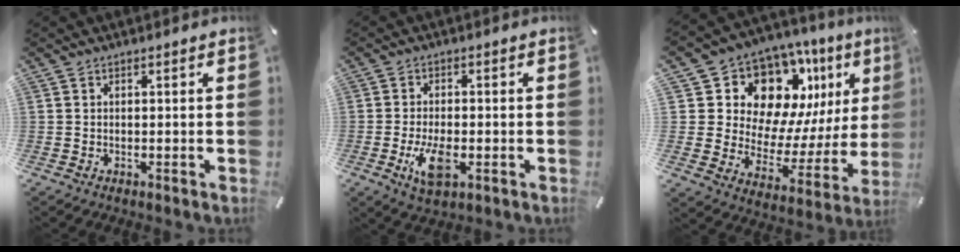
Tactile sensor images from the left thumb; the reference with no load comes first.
{"total": 7.6, "force": [-2.2, 3.7, 6.3], "torque": [-0.131, -0.006, -0.042]}
{"total": 14.2, "force": [9.3, 9.5, 4.9], "torque": [-0.068, -0.100, 0.166]}